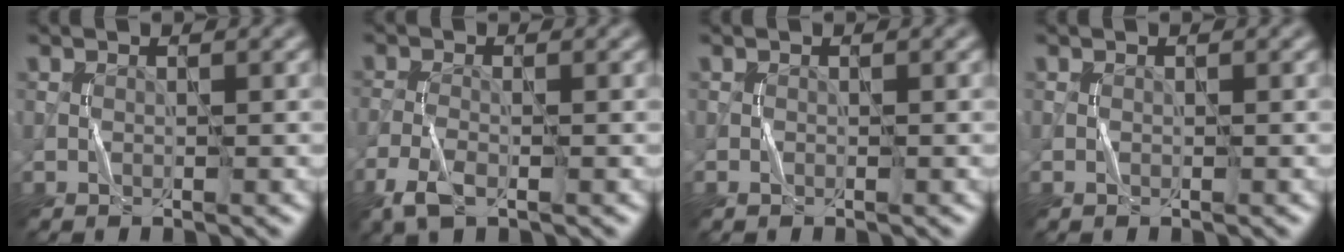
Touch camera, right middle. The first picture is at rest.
{"total": 2.9, "force": [-1.8, 1.0, 2.1], "torque": [-0.054, -0.004, -0.043]}
{"total": 0.0}
{"total": 0.0}